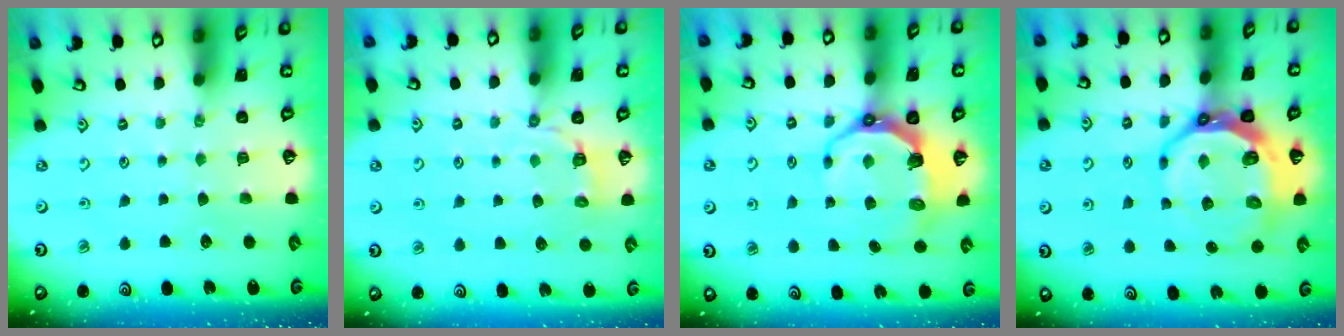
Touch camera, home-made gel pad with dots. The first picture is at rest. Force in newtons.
{"total": 3.0, "press": 1.6, "slide": 2.5}
{"total": 9.1, "press": 7.8, "slide": 4.7}
{"total": 14.0, "press": 13.2, "slide": 4.7}